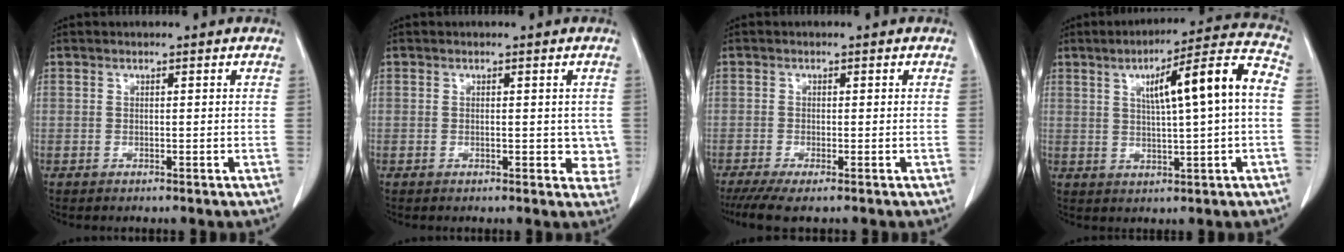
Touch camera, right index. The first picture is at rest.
{"total": 3.7, "force": [-0.1, 1.9, 3.2], "torque": [-0.024, -0.003, -0.005]}
{"total": 4.4, "force": [-3.2, 0.5, 3.0], "torque": [-0.051, -0.011, -0.055]}
{"total": 12.2, "force": [1.8, 0.6, 12.1], "torque": [-0.180, 0.026, 0.027]}